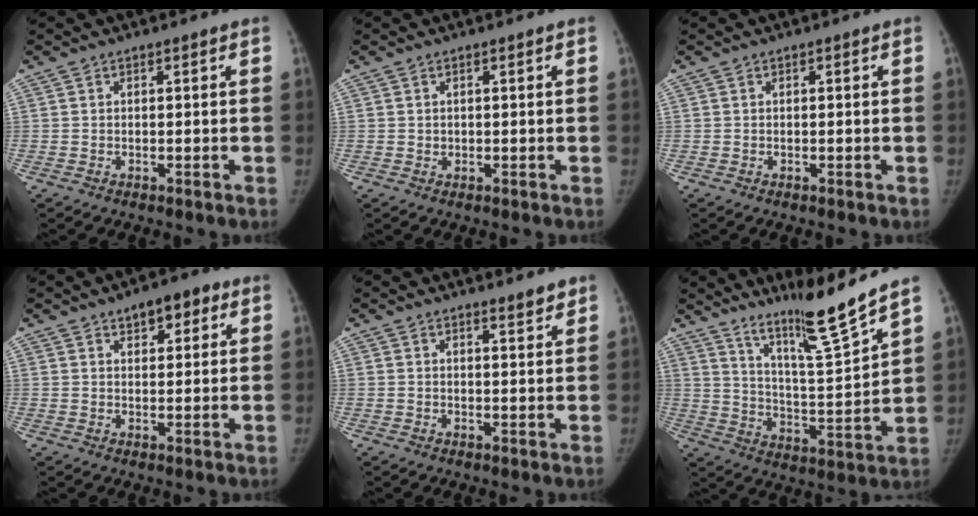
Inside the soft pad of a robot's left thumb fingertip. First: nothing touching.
{"total": 0.5, "force": [0.2, 0.5, 0.1], "torque": [0.007, 0.000, 0.004]}
{"total": 0.0}
{"total": 5.9, "force": [3.2, 3.0, 3.9], "torque": [-0.025, -0.008, 0.039]}
{"total": 2.2, "force": [2.0, 0.4, 0.9], "torque": [-0.001, -0.017, 0.028]}
{"total": 13.4, "force": [10.7, -0.6, 8.0], "torque": [-0.121, -0.081, 0.189]}